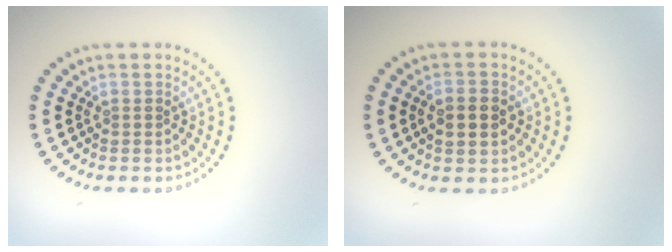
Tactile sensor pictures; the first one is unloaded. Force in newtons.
{"total": 2.6, "press": 2.6, "slide": 0.1}